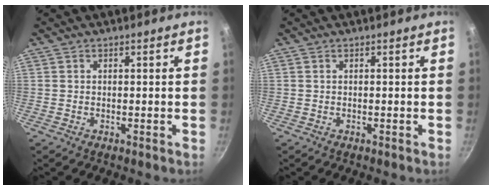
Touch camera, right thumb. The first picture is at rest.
{"total": 0.0}